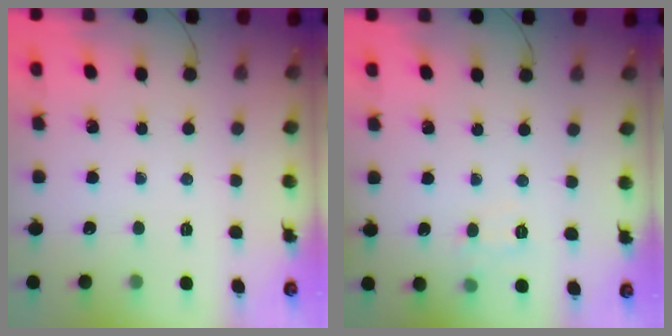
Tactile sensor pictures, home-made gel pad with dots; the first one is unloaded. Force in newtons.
{"total": 6.0, "press": 5.9, "slide": 1.3}